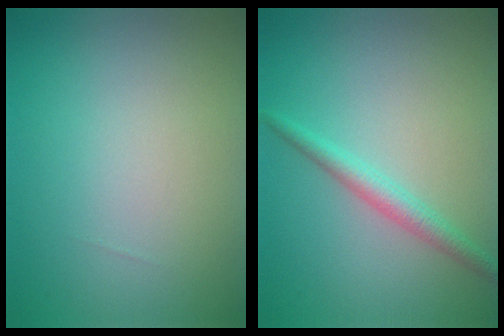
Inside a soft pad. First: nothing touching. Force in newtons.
{"total": 2.1, "press": 2.1, "slide": 0.0}